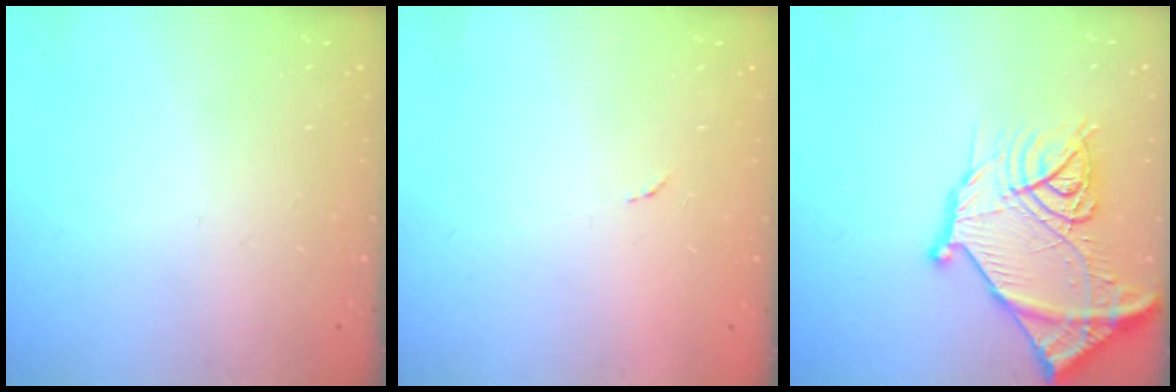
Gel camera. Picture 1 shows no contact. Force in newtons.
{"total": 3.3, "press": 3.3, "slide": 0.2}
{"total": 21.2, "press": 21.1, "slide": 1.9}